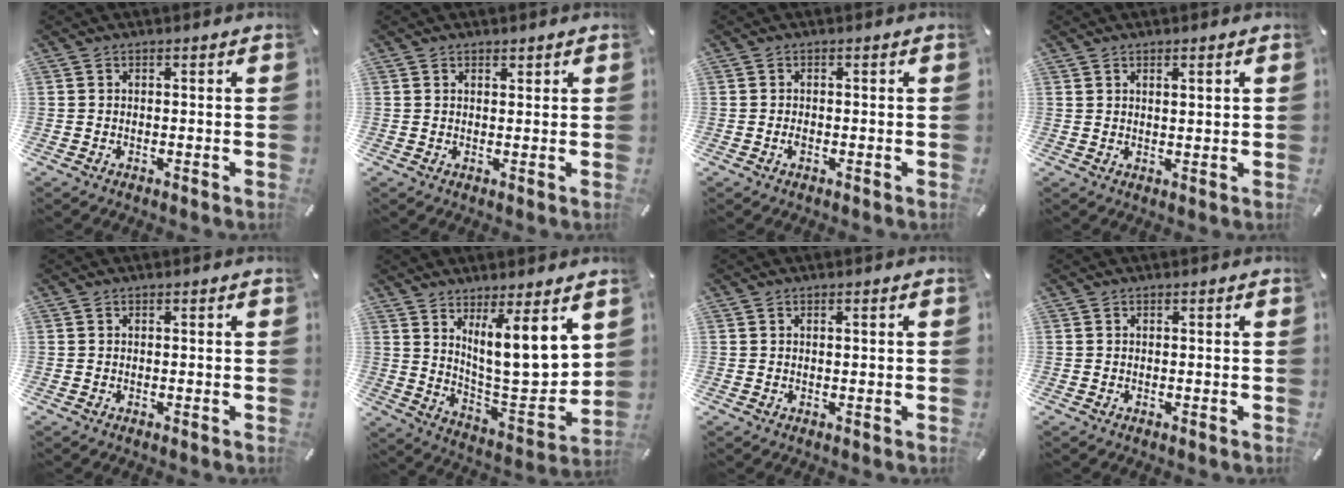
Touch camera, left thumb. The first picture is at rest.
{"total": 1.1, "force": [0.8, 0.7, 0.4], "torque": [-0.007, 0.002, 0.015]}
{"total": 1.3, "force": [-0.5, 0.6, 1.0], "torque": [-0.019, 0.001, -0.010]}
{"total": 1.5, "force": [1.2, 0.2, 0.9], "torque": [-0.017, -0.001, 0.021]}
{"total": 0.0}
{"total": 14.1, "force": [7.4, 3.9, 11.3], "torque": [-0.162, -0.058, 0.123]}
{"total": 0.9, "force": [0.3, 0.1, 0.8], "torque": [-0.015, 0.000, 0.004]}
{"total": 0.0}